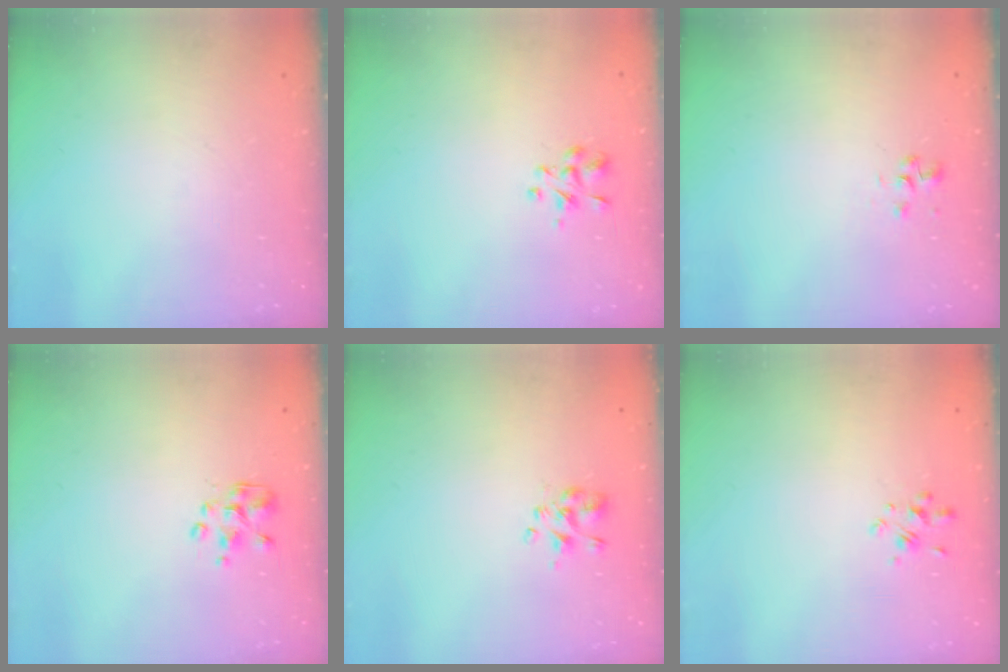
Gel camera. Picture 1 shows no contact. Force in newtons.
{"total": 2.4, "press": 2.3, "slide": 0.8}
{"total": 1.7, "press": 1.6, "slide": 0.6}
{"total": 2.3, "press": 2.1, "slide": 0.8}
{"total": 2.3, "press": 2.2, "slide": 0.8}
{"total": 2.2, "press": 2.0, "slide": 0.9}